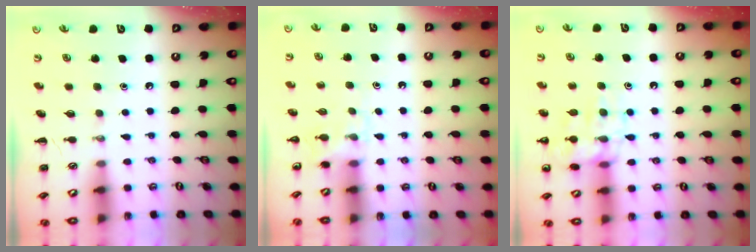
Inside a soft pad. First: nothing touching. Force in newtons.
{"total": 5.1, "press": 4.8, "slide": 1.5}
{"total": 14.5, "press": 14.4, "slide": 1.9}